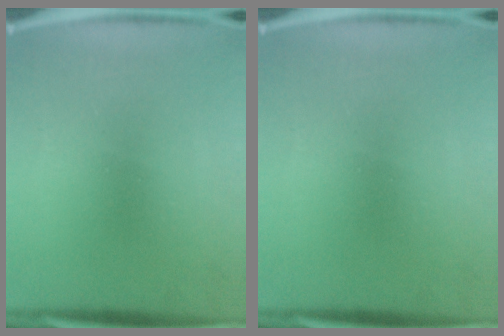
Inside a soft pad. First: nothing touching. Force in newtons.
{"total": 0.0}